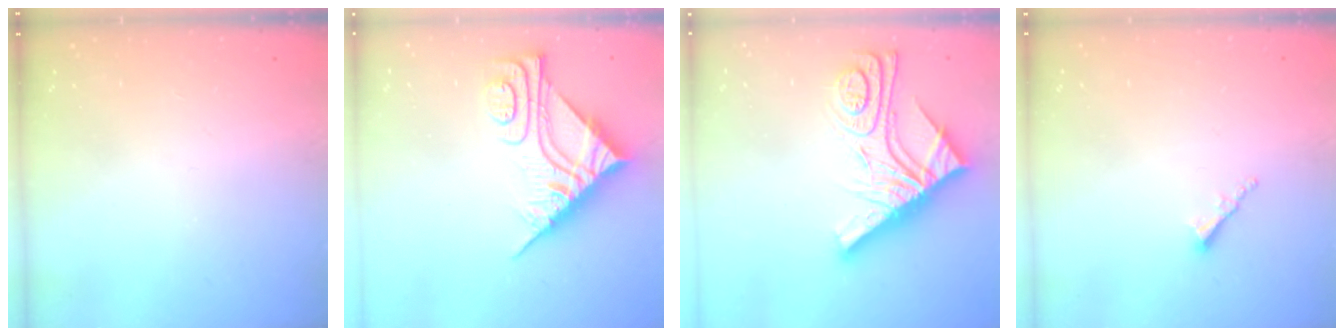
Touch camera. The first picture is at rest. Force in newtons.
{"total": 9.7, "press": 9.7, "slide": 0.9}
{"total": 21.9, "press": 21.8, "slide": 2.1}
{"total": 1.7, "press": 1.7, "slide": 0.3}